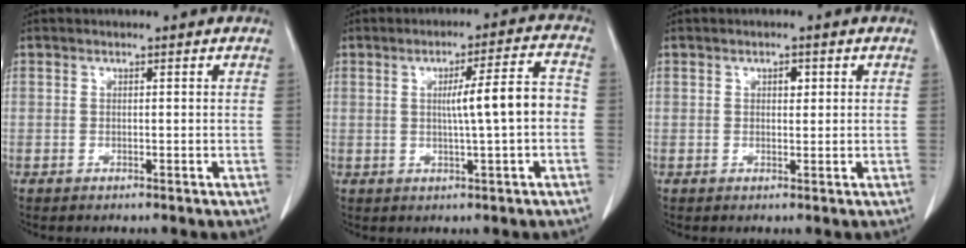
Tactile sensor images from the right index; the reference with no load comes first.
{"total": 7.8, "force": [-0.3, 0.1, 7.8], "torque": [-0.113, 0.015, -0.006]}
{"total": 1.5, "force": [0.5, 0.8, 1.1], "torque": [-0.014, 0.002, 0.007]}